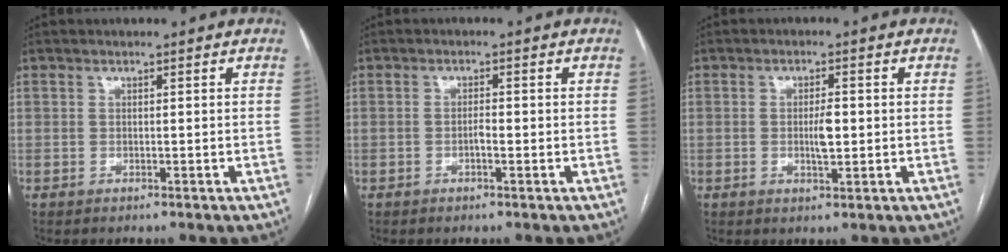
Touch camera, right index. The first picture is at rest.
{"total": 1.5, "force": [-0.4, 0.4, 1.4], "torque": [-0.023, 0.003, -0.008]}
{"total": 3.4, "force": [-0.1, 0.9, 3.2], "torque": [-0.056, -0.001, 0.001]}